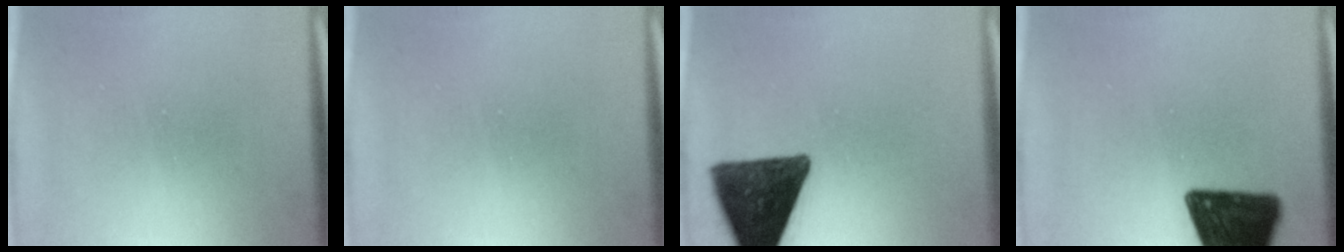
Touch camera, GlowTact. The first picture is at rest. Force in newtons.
{"total": 0.0}
{"total": 14.8}
{"total": 17.0}